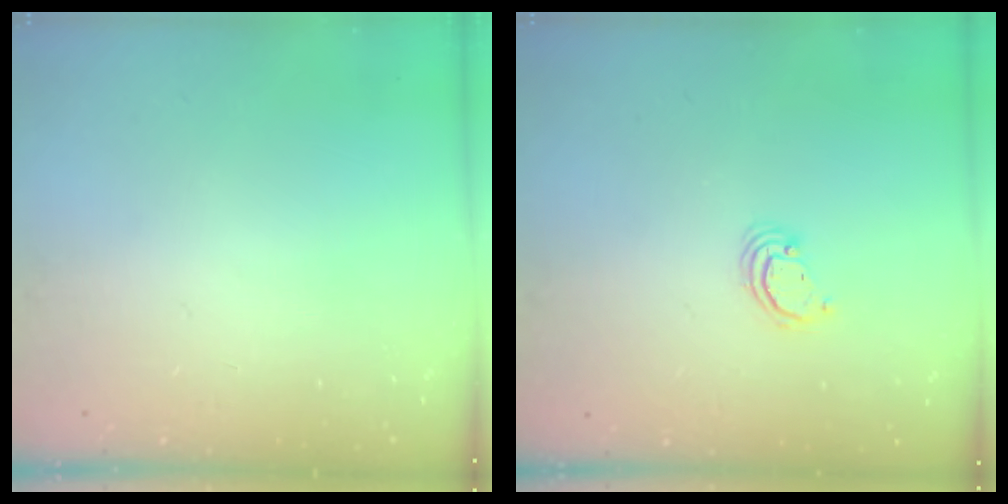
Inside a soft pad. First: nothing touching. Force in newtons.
{"total": 2.6, "press": 2.6, "slide": 0.2}